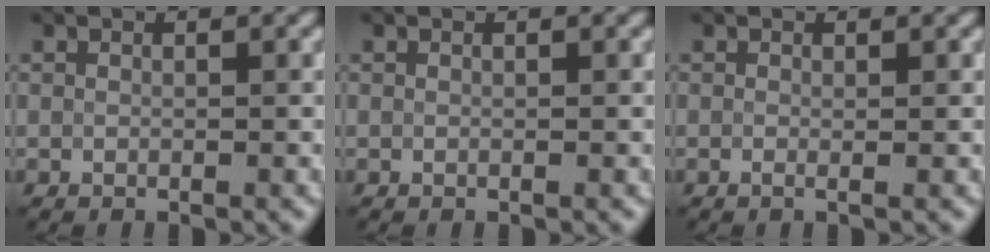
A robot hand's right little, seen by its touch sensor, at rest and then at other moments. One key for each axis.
{"total": 0.0}
{"total": 0.5, "fx": -0.1, "fy": 0.0, "fz": 0.5, "tx": -0.010, "ty": -0.006, "tz": -0.002}